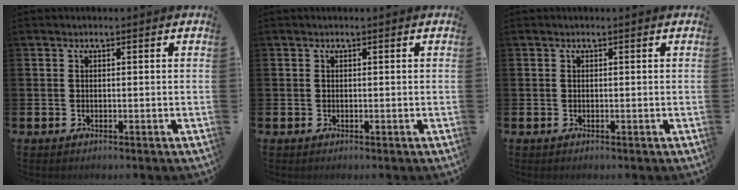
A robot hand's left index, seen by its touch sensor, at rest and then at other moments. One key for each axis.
{"total": 0.0}
{"total": 0.0}